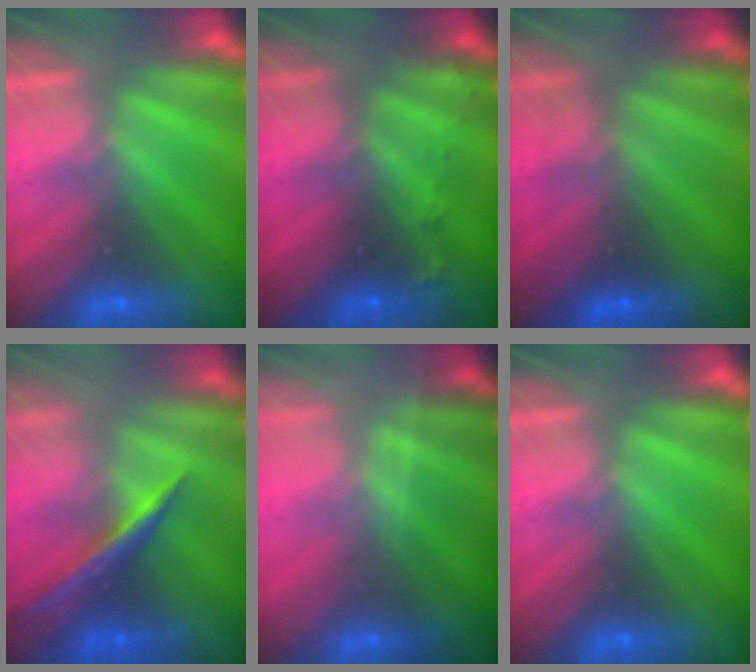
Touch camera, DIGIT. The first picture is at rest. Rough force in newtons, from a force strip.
{"total": 7.8}
{"total": 2.7}
{"total": 1.5}
{"total": 1.7}
{"total": 0.0}